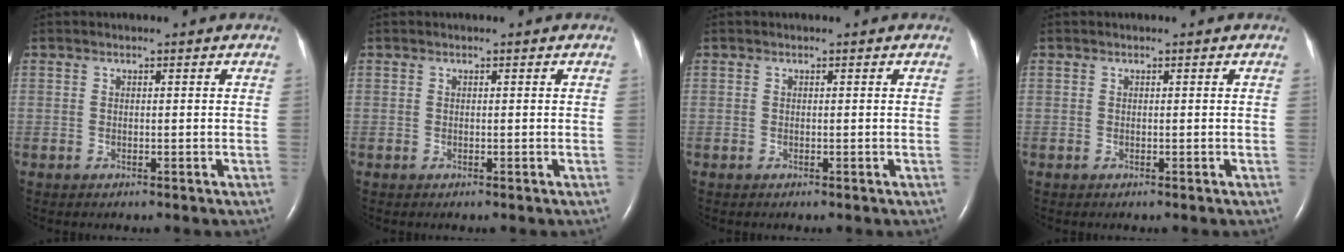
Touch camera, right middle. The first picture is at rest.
{"total": 0.0}
{"total": 0.0}
{"total": 0.0}